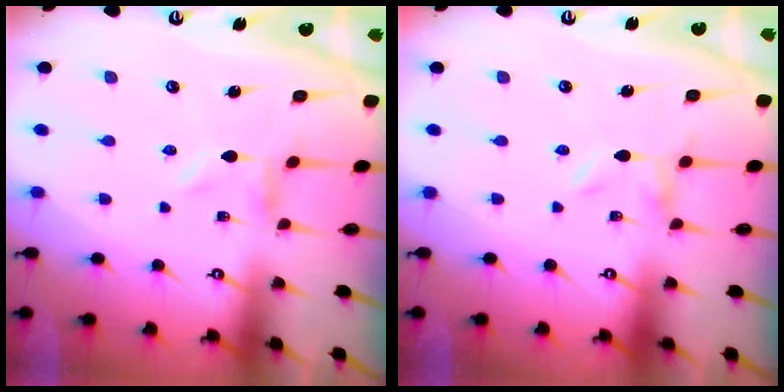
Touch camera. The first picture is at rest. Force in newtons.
{"total": 0.0}